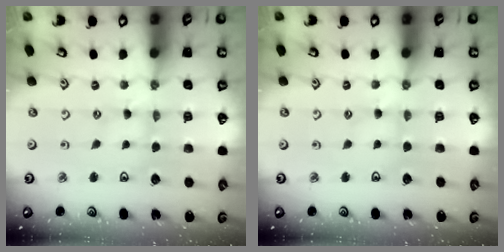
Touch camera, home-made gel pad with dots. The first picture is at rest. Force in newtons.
{"total": 2.3, "press": 2.3, "slide": 0.4}